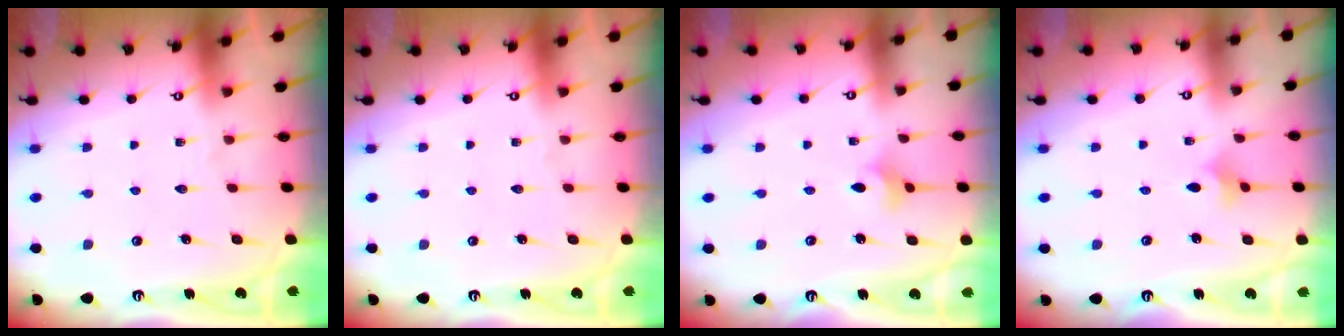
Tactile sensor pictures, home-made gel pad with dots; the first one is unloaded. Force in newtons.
{"total": 0.0}
{"total": 3.3, "press": 3.2, "slide": 0.7}
{"total": 1.7, "press": 1.7, "slide": 0.4}